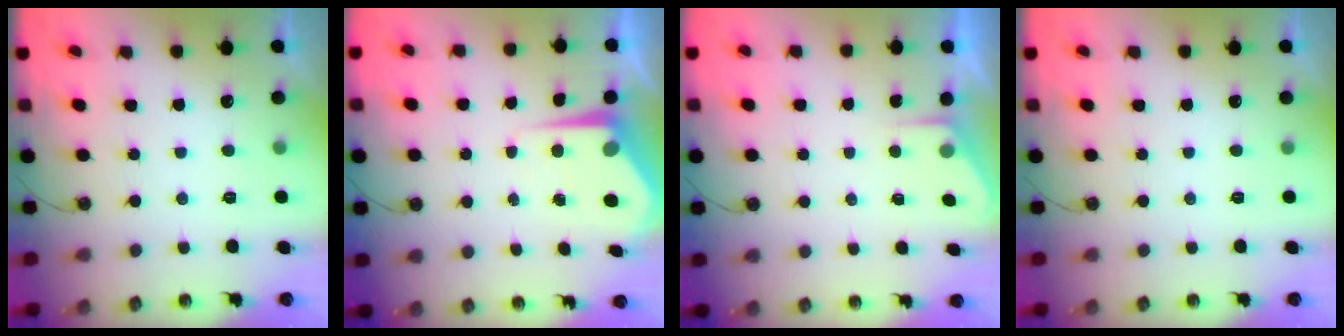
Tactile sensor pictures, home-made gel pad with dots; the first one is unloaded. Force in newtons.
{"total": 5.6, "press": 5.6, "slide": 0.2}
{"total": 2.2, "press": 2.2, "slide": 0.4}
{"total": 0.0}